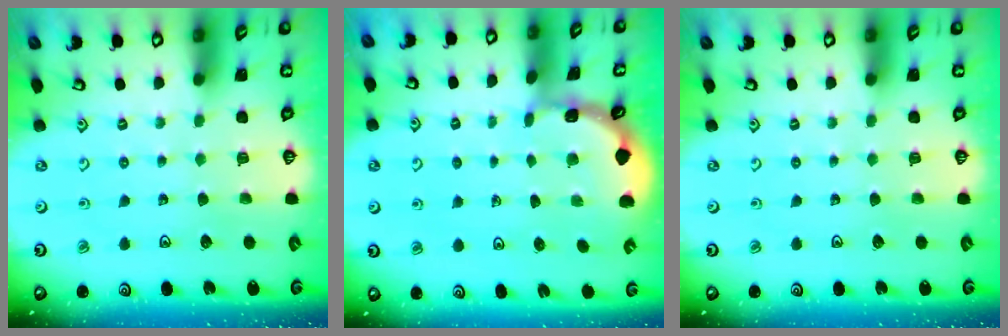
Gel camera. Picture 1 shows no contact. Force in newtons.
{"total": 1.1, "press": 1.1, "slide": 0.1}
{"total": 0.0}